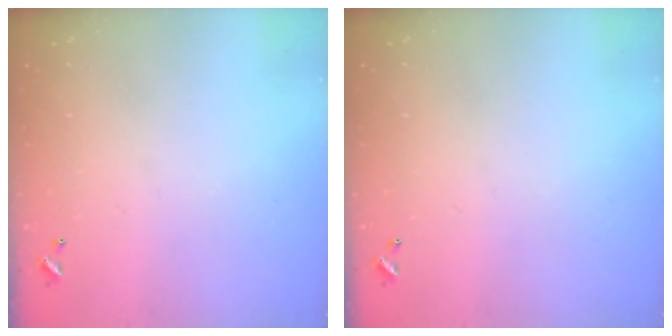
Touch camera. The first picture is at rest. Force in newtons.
{"total": 0.0}